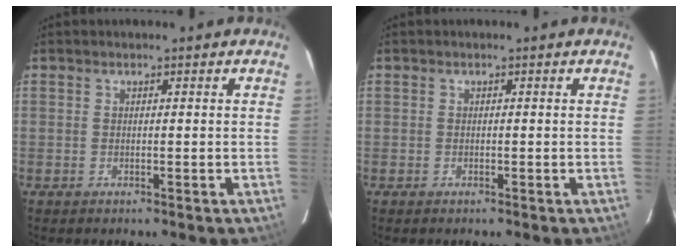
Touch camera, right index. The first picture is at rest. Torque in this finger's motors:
{"motor_torque": [-0.38, 0.04, -0.74, -0.21]}